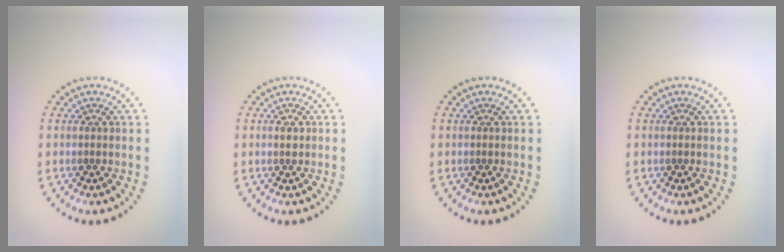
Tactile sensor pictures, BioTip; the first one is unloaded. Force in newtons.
{"total": 1.2, "press": 1.2, "slide": 0.1}
{"total": 0.0}
{"total": 0.0}